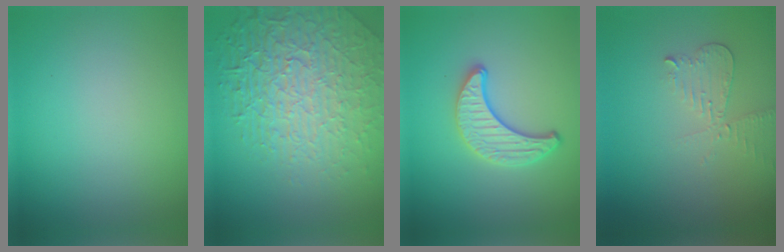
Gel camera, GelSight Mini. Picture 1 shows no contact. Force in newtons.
{"total": 8.4, "press": 5.9, "slide": 6.0}
{"total": 3.6, "press": 3.1, "slide": 1.8}
{"total": 2.2, "press": 2.2, "slide": 0.2}